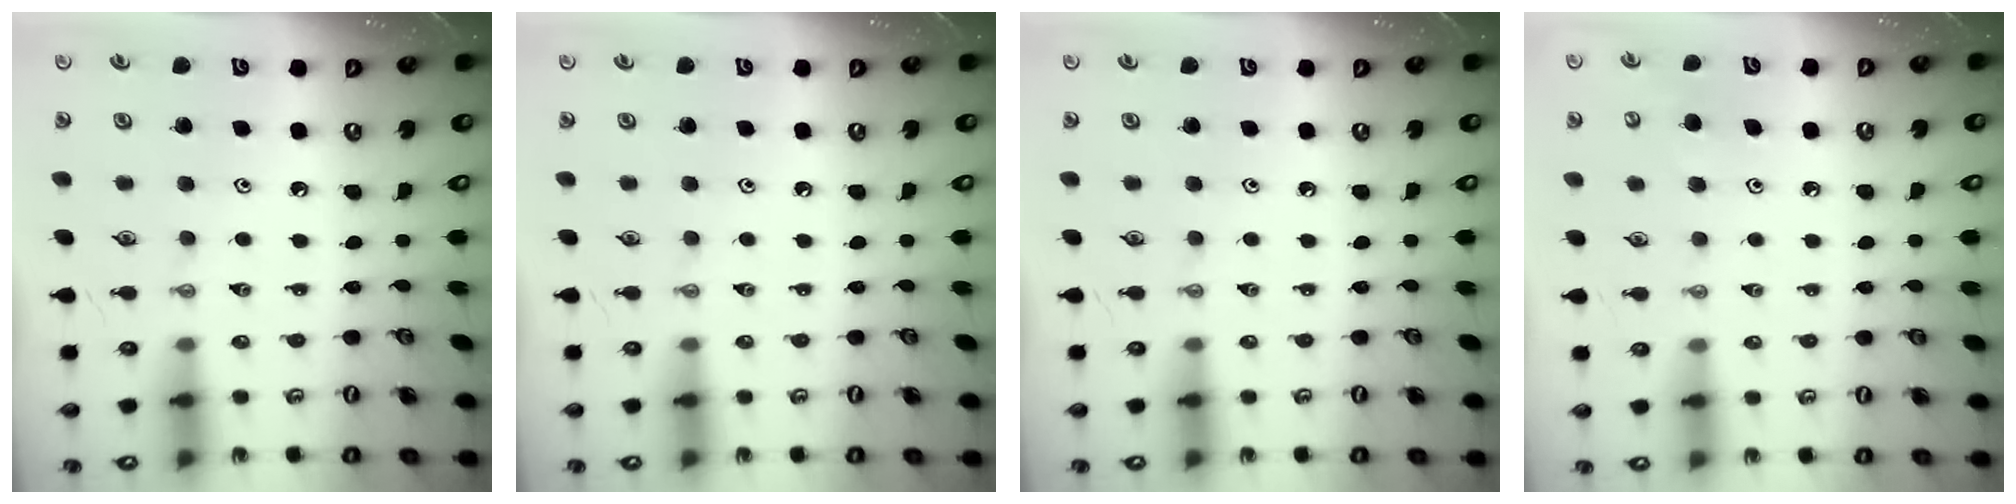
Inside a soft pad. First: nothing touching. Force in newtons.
{"total": 0.0}
{"total": 0.0}
{"total": 6.0, "press": 5.9, "slide": 0.5}